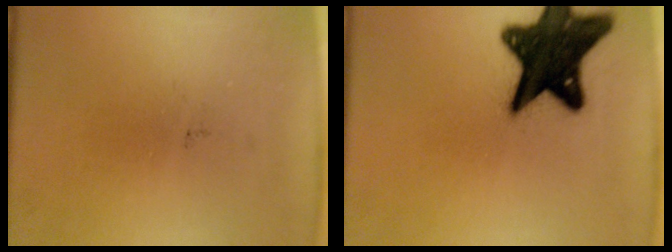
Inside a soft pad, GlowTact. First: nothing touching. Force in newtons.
{"total": 19.0}